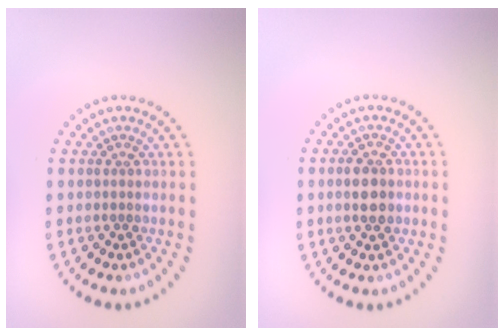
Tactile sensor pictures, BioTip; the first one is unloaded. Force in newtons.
{"total": 2.7, "press": 2.7, "slide": 0.0}